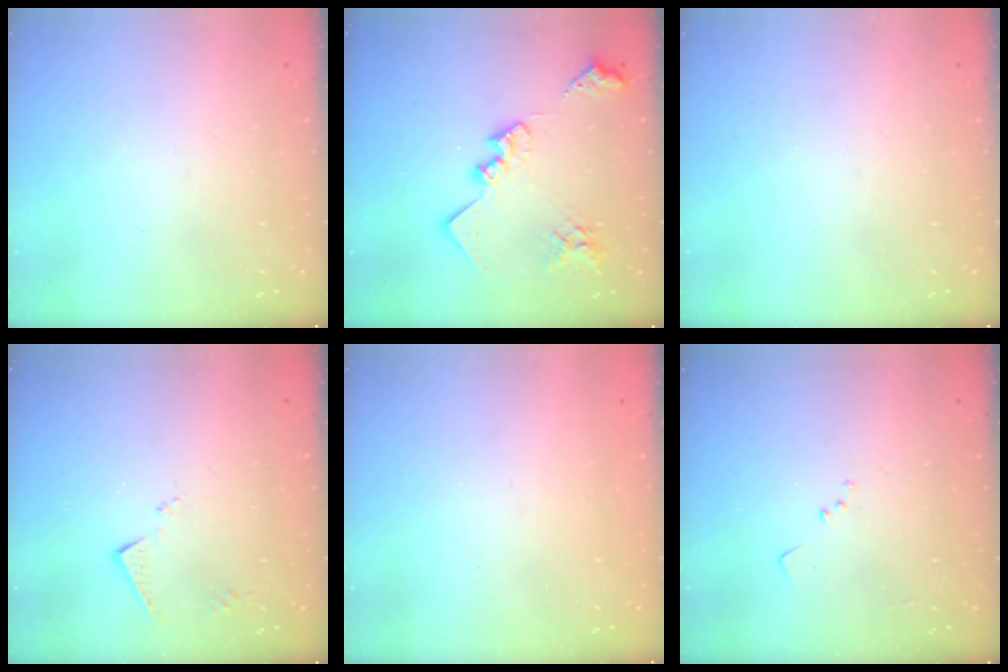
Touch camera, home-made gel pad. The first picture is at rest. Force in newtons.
{"total": 19.2, "press": 19.1, "slide": 1.4}
{"total": 0.0}
{"total": 7.3, "press": 7.3, "slide": 0.3}
{"total": 1.5, "press": 1.3, "slide": 0.9}
{"total": 8.2, "press": 8.1, "slide": 1.0}